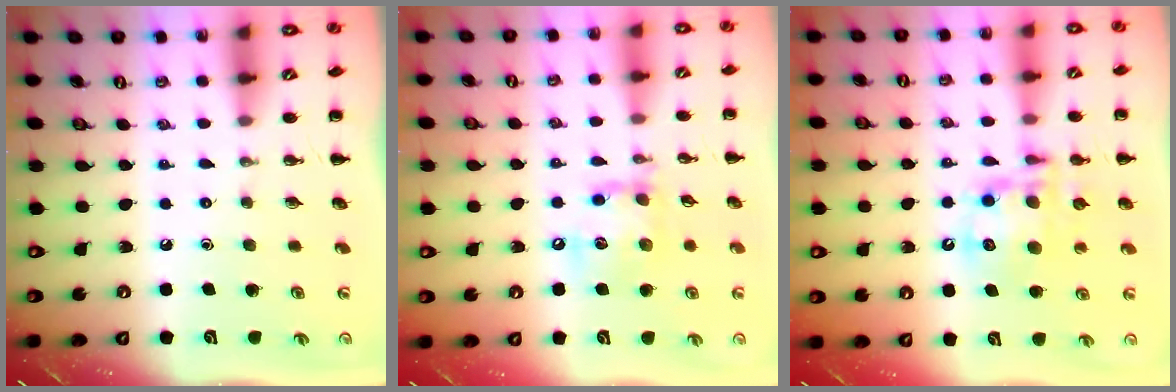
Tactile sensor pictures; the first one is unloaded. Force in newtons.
{"total": 12.9, "press": 12.8, "slide": 1.6}
{"total": 12.7, "press": 12.4, "slide": 2.9}